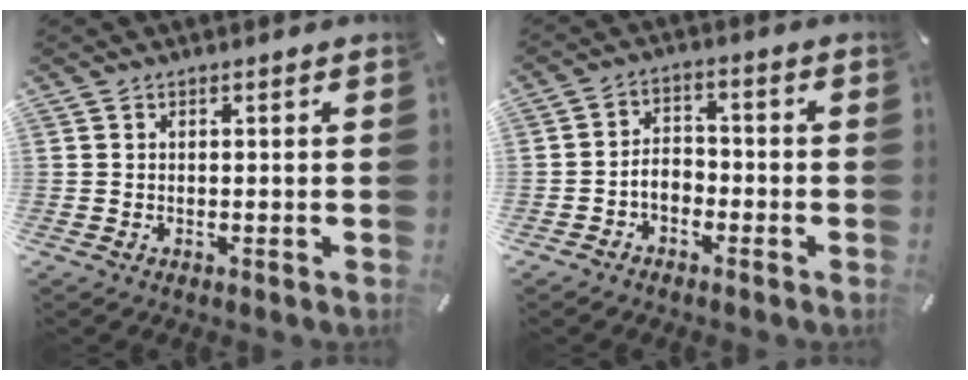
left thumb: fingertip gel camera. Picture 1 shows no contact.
{"total": 4.6, "force": [-2.4, 3.2, 2.2], "torque": [-0.038, 0.017, -0.044]}